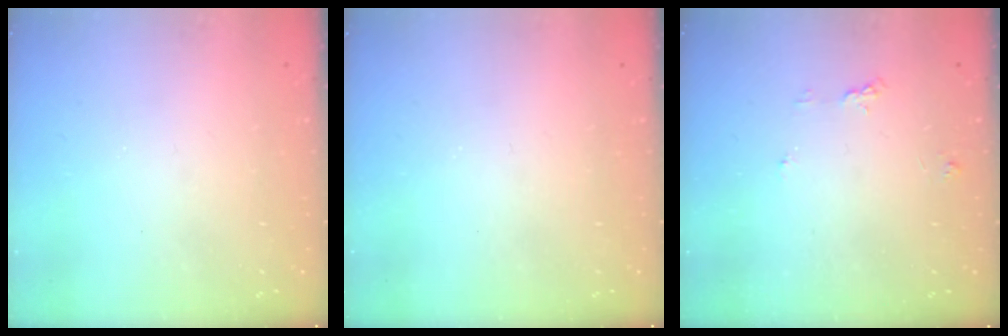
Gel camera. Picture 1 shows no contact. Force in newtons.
{"total": 0.0}
{"total": 4.3, "press": 4.3, "slide": 0.4}